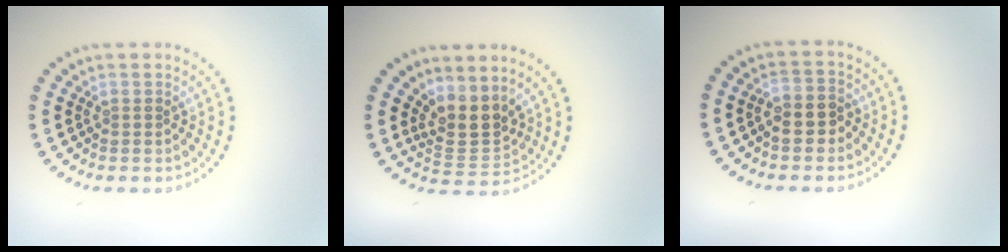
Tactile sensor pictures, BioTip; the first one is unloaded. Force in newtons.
{"total": 3.4, "press": 2.6, "slide": 2.1}
{"total": 2.1, "press": 2.0, "slide": 0.7}